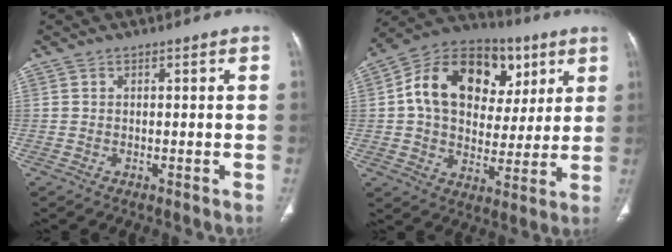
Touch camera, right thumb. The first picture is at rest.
{"total": 22.4, "force": [6.6, 16.0, 14.2], "torque": [-0.197, 0.020, 0.104]}